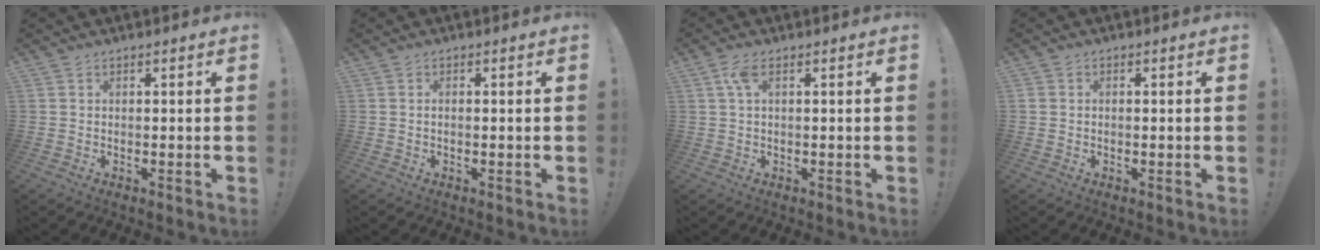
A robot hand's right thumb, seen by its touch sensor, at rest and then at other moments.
{"total": 0.6, "force": [-0.1, 0.2, 0.5], "torque": [-0.017, 0.004, 0.000]}
{"total": 3.6, "force": [1.1, 1.3, 3.1], "torque": [-0.063, 0.004, 0.019]}
{"total": 0.7, "force": [-0.3, 0.6, 0.2], "torque": [-0.003, 0.003, -0.006]}